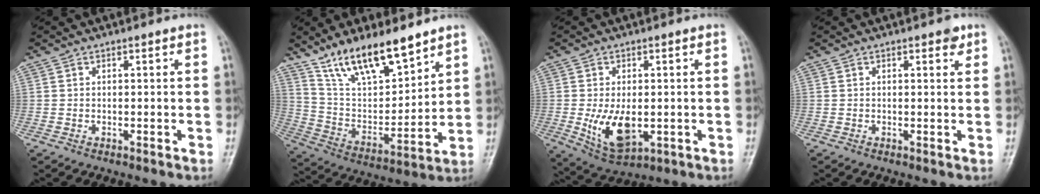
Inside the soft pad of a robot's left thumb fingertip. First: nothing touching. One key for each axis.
{"total": 16.2, "fx": 12.1, "fy": 5.4, "fz": 9.3, "tx": -0.131, "ty": -0.064, "tz": 0.231}
{"total": 8.9, "fx": -1.3, "fy": 4.9, "fz": 7.3, "tx": -0.125, "ty": -0.015, "tz": -0.009}
{"total": 1.6, "fx": 1.0, "fy": 0.8, "fz": 1.1, "tx": -0.006, "ty": -0.003, "tz": 0.009}